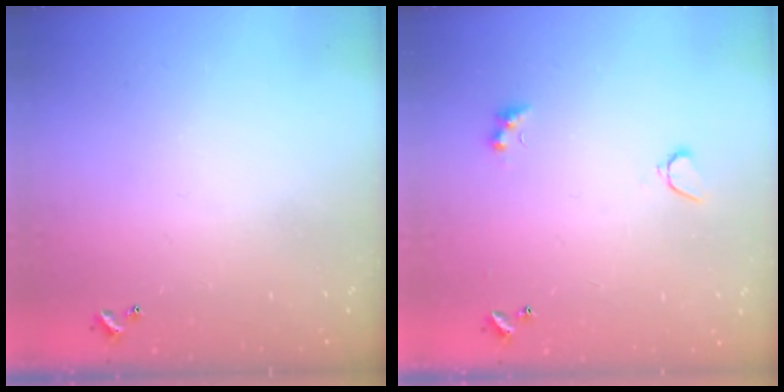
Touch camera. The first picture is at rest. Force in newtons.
{"total": 3.5, "press": 3.3, "slide": 0.9}